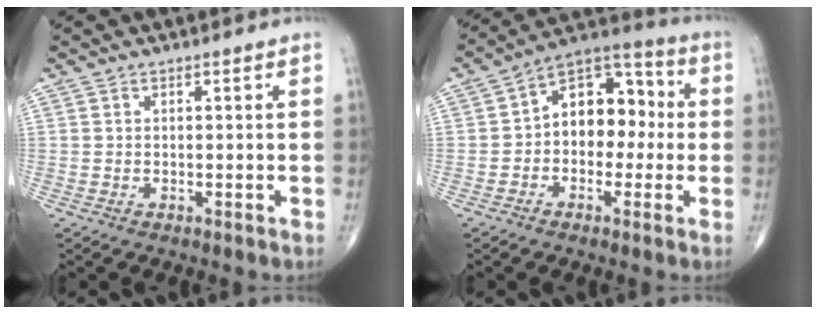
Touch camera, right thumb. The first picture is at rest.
{"total": 12.9, "force": [-0.1, 8.8, 9.5], "torque": [-0.098, 0.044, -0.018]}